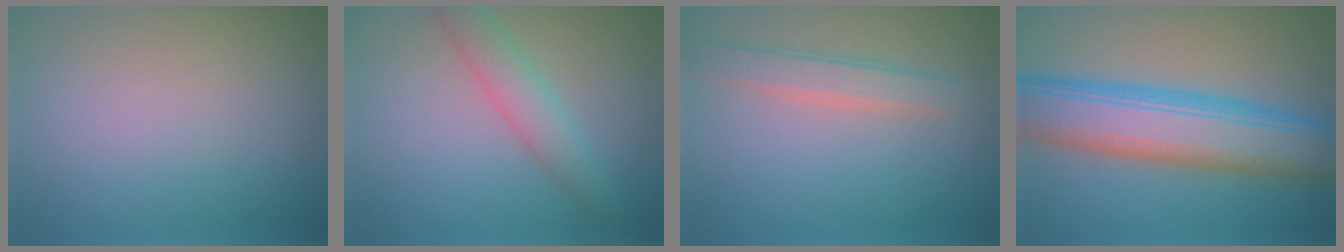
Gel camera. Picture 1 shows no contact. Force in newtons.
{"total": 3.3, "press": 3.3, "slide": 0.1}
{"total": 2.6, "press": 2.6, "slide": 0.1}
{"total": 10.3, "press": 10.3, "slide": 0.1}